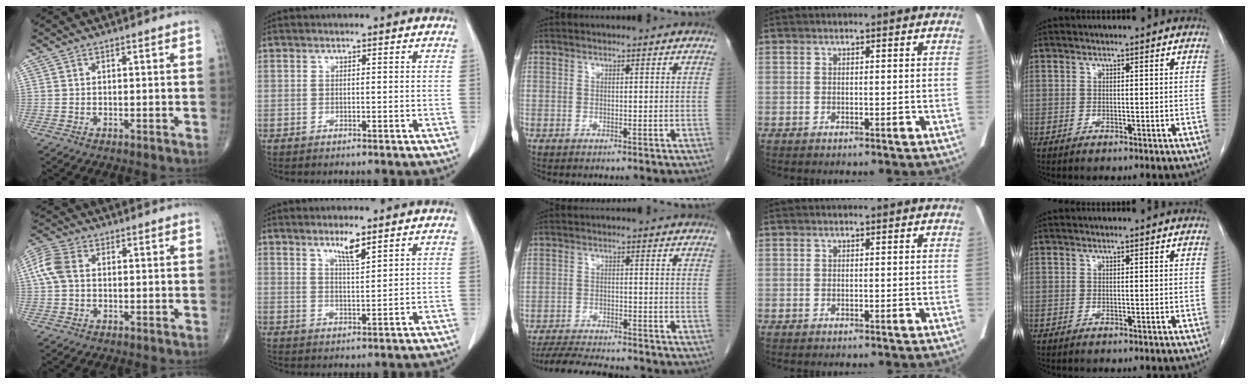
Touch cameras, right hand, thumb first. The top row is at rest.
{"thumb": {"total": 6.5, "force": [0.7, 4.4, 4.7], "torque": [-0.122, 0.022, 0.010]}, "index": {"total": 3.6, "force": [2.6, 0.2, 2.5], "torque": [-0.048, -0.005, 0.049]}, "middle": {"total": 9.6, "force": [-8.9, 1.1, 3.6], "torque": [-0.057, -0.010, -0.139]}}